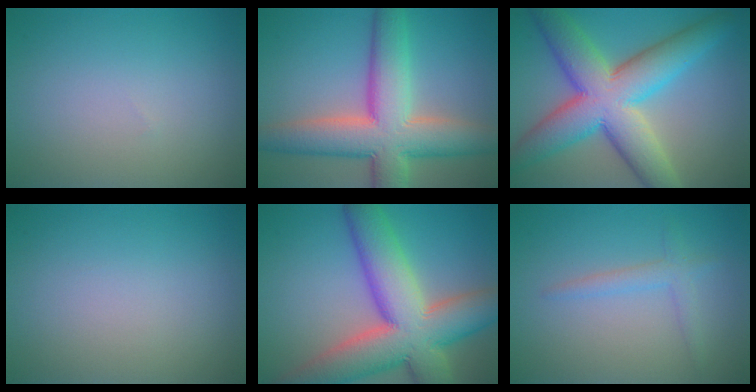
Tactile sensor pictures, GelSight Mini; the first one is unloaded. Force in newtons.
{"total": 10.1, "press": 10.1, "slide": 0.8}
{"total": 11.1, "press": 11.1, "slide": 0.5}
{"total": 0.0}
{"total": 13.0, "press": 13.0, "slide": 0.9}
{"total": 1.8, "press": 1.8, "slide": 0.1}